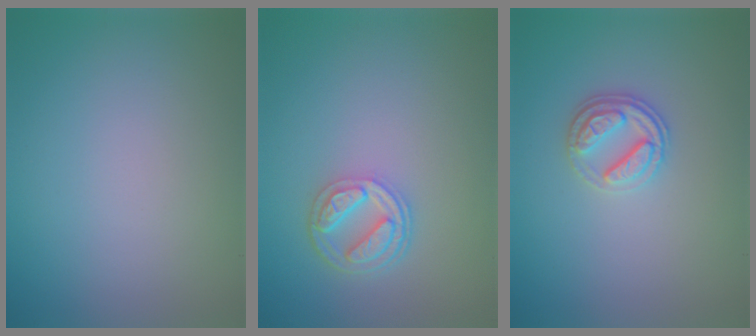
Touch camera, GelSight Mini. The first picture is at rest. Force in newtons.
{"total": 4.0, "press": 3.1, "slide": 2.5}
{"total": 2.8, "press": 2.6, "slide": 1.1}